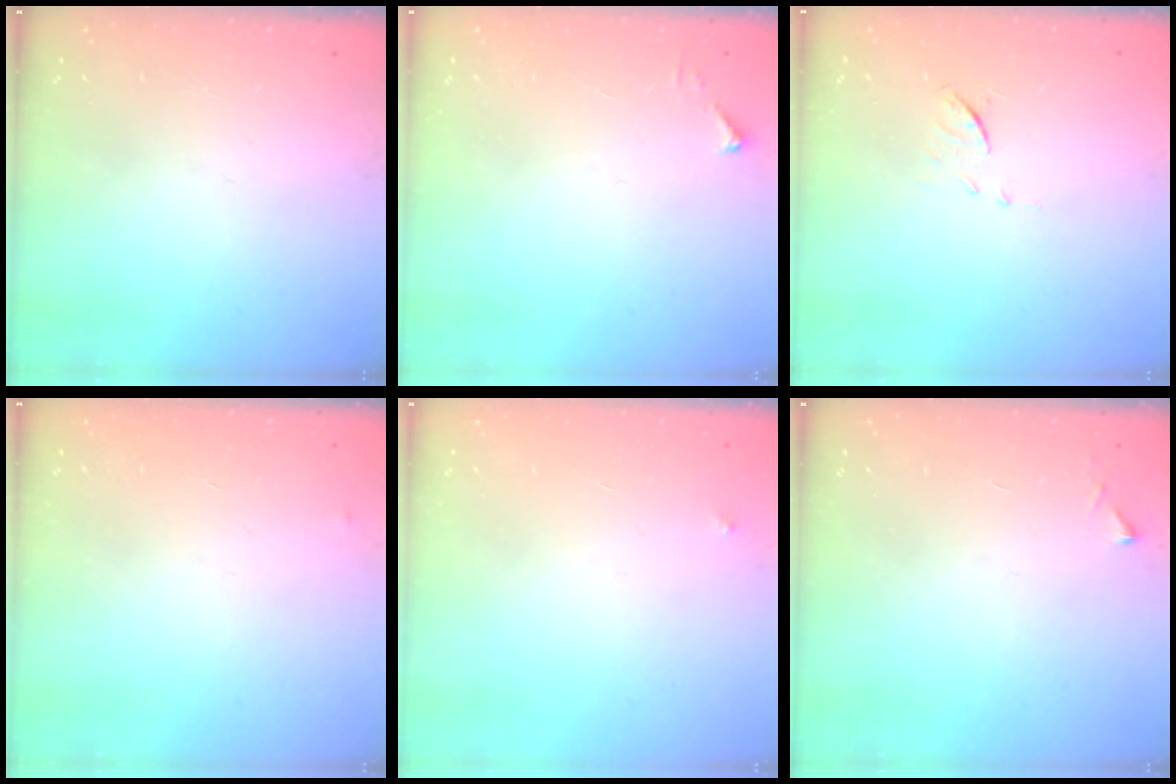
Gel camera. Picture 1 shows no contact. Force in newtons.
{"total": 2.5, "press": 2.5, "slide": 0.3}
{"total": 5.8, "press": 5.8, "slide": 0.5}
{"total": 2.5, "press": 2.5, "slide": 0.4}
{"total": 2.5, "press": 2.4, "slide": 0.4}
{"total": 4.8, "press": 4.8, "slide": 0.6}